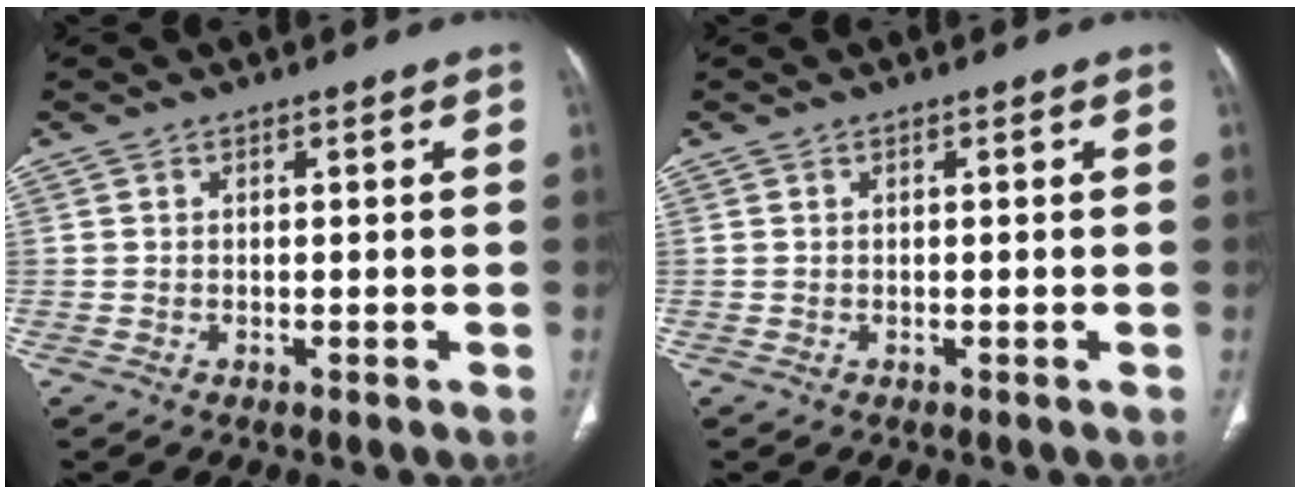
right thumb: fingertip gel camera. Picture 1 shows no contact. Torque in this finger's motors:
{"motor_torque": [-0.04, 0.03, -0.10, 0.10, 0.00]}